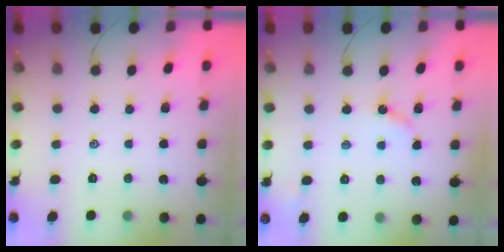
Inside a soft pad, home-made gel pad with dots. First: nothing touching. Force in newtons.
{"total": 4.1, "press": 4.1, "slide": 0.4}